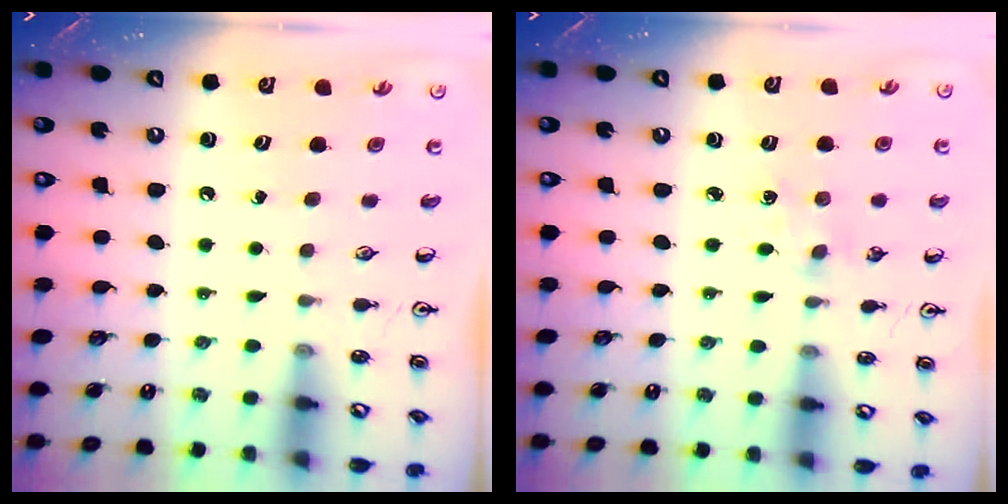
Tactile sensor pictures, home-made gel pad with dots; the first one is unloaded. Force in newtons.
{"total": 1.5, "press": 1.5, "slide": 0.3}